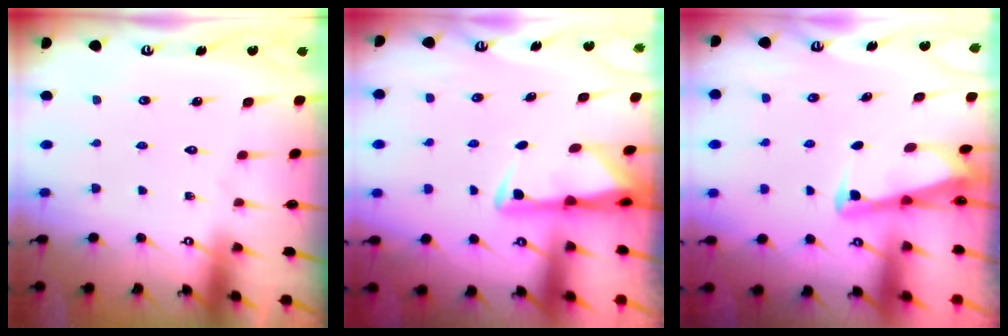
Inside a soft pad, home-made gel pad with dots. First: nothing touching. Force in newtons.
{"total": 3.0, "press": 2.9, "slide": 0.6}
{"total": 2.8, "press": 2.8, "slide": 0.3}